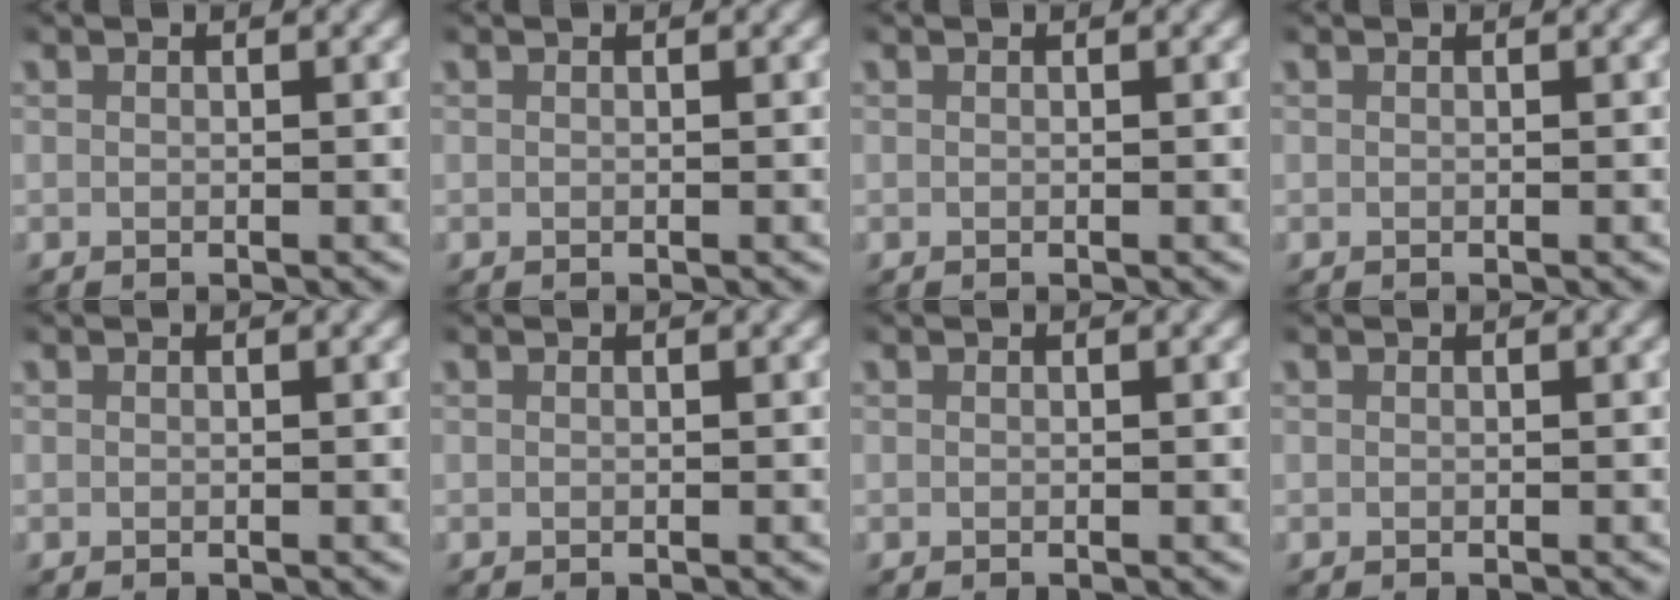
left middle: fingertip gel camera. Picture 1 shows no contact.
{"total": 0.0}
{"total": 0.0}
{"total": 0.0}
{"total": 0.0}
{"total": 0.0}
{"total": 0.0}
{"total": 0.0}